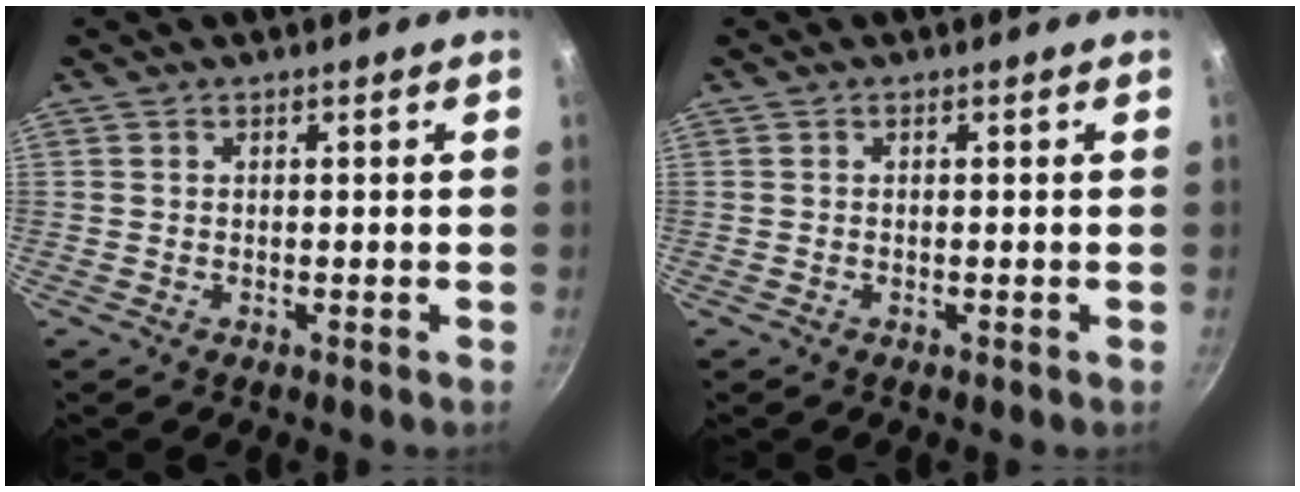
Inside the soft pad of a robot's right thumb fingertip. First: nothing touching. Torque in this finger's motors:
{"motor_torque": [0.33, 0.15, -0.20, -0.21, -0.05]}